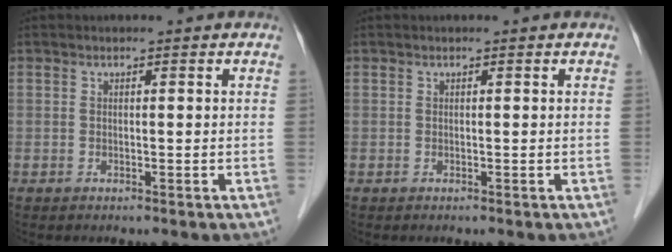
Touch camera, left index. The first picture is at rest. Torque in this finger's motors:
{"motor_torque": [-0.08, 0.08, 0.00, 0.00]}